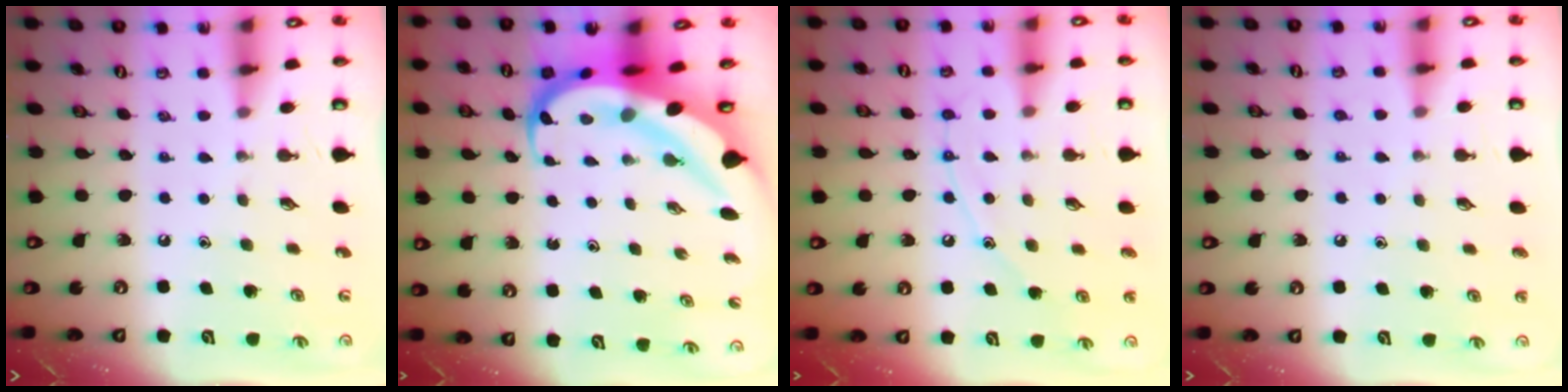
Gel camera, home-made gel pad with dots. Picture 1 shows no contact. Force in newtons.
{"total": 11.3, "press": 11.3, "slide": 1.3}
{"total": 9.7, "press": 9.7, "slide": 0.8}
{"total": 4.1, "press": 4.1, "slide": 0.5}